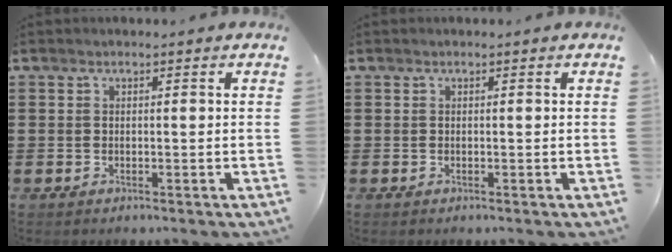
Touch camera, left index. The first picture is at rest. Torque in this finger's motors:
{"motor_torque": [0.00, 0.01, 0.00, 0.00]}